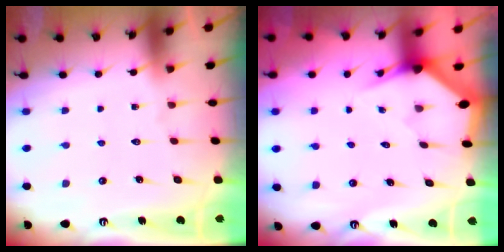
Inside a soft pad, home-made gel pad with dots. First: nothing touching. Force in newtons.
{"total": 2.8, "press": 2.8, "slide": 0.1}